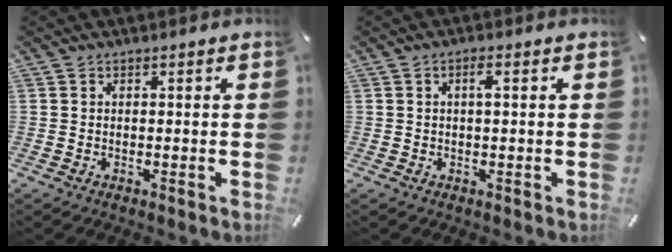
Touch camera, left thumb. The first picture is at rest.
{"total": 2.4, "force": [0.5, 0.7, 2.2], "torque": [-0.044, 0.005, 0.007]}